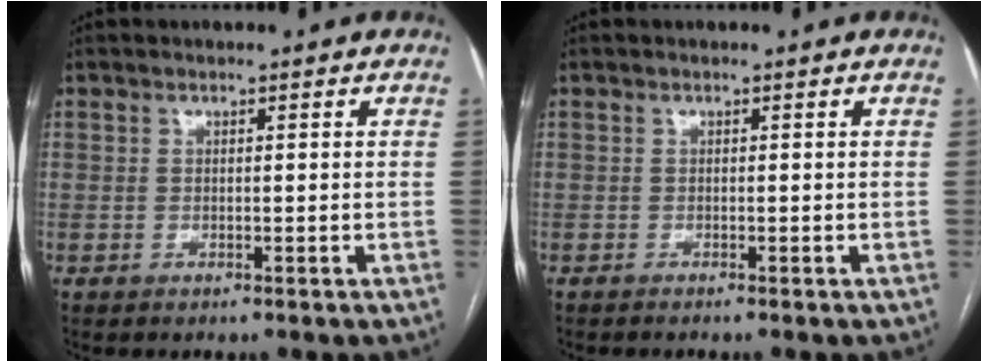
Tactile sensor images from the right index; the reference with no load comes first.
{"total": 0.7, "force": [-0.7, -0.1, 0.2], "torque": [0.000, 0.001, -0.011]}